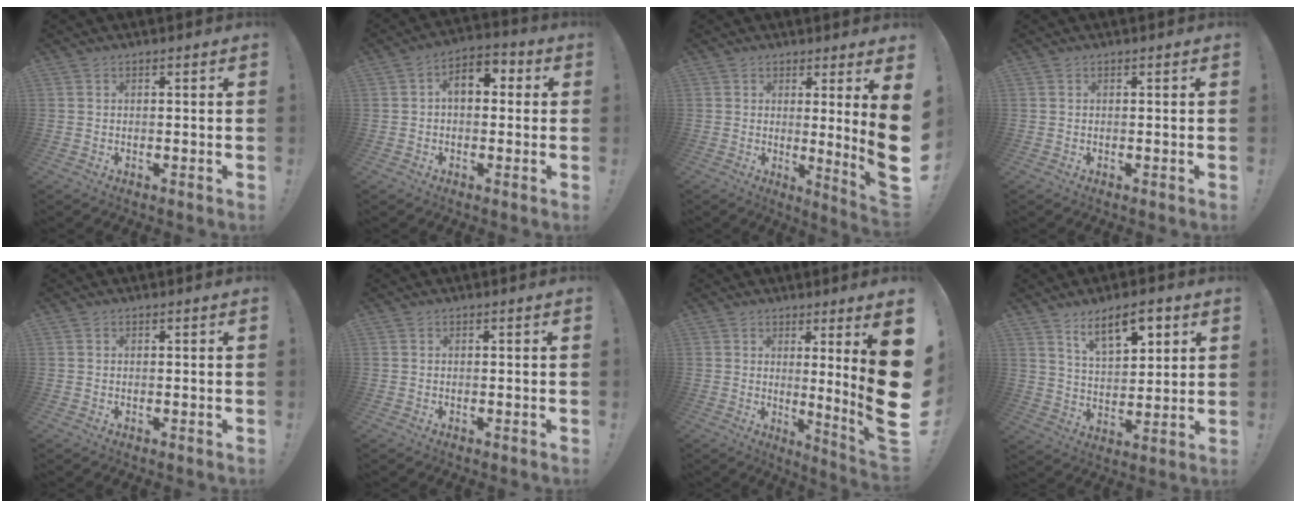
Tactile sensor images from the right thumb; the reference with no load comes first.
{"total": 7.2, "force": [1.0, 4.6, 5.4], "torque": [-0.080, 0.006, 0.017]}
{"total": 8.3, "force": [1.0, -1.6, 8.1], "torque": [-0.118, -0.033, 0.011]}
{"total": 0.0}
{"total": 0.0}
{"total": 0.0}
{"total": 13.1, "force": [1.7, -1.8, 12.8], "torque": [-0.191, -0.046, 0.017]}
{"total": 11.6, "force": [7.2, 4.8, 7.8], "torque": [-0.117, -0.029, 0.124]}